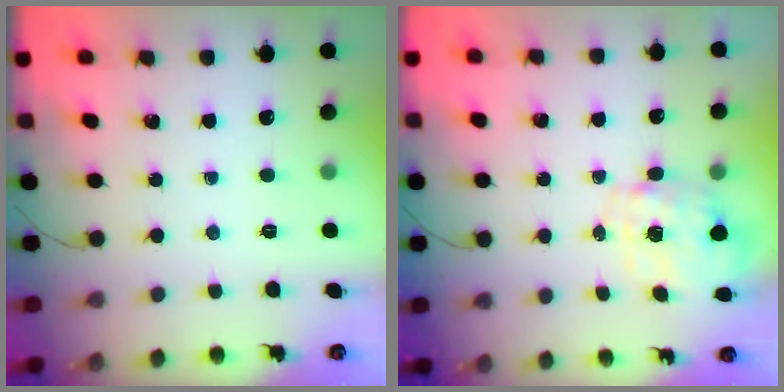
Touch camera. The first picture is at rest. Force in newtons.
{"total": 2.9, "press": 2.7, "slide": 0.9}